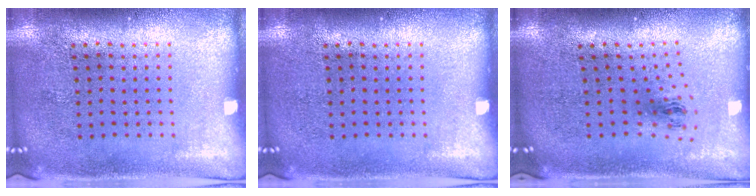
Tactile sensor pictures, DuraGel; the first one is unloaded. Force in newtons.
{"total": 0.0}
{"total": 0.9, "press": 0.4, "slide": 0.9}